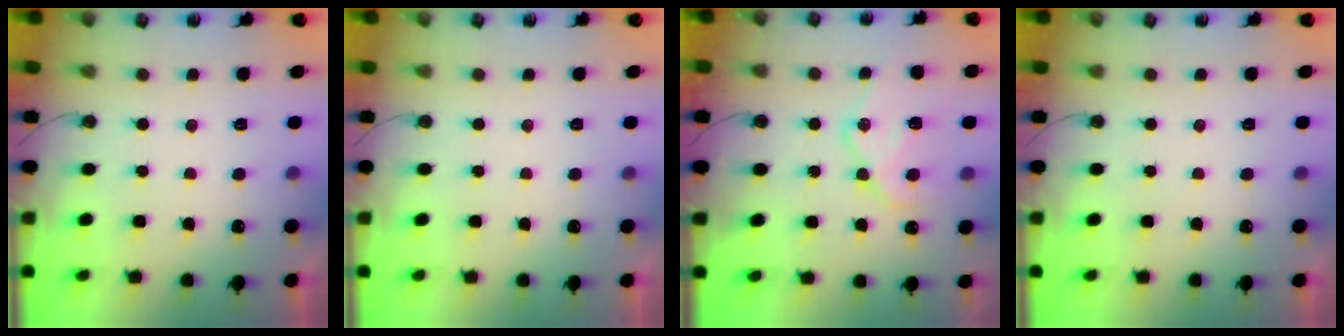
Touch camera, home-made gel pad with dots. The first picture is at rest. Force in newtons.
{"total": 0.0}
{"total": 14.8, "press": 14.7, "slide": 1.4}
{"total": 0.0}